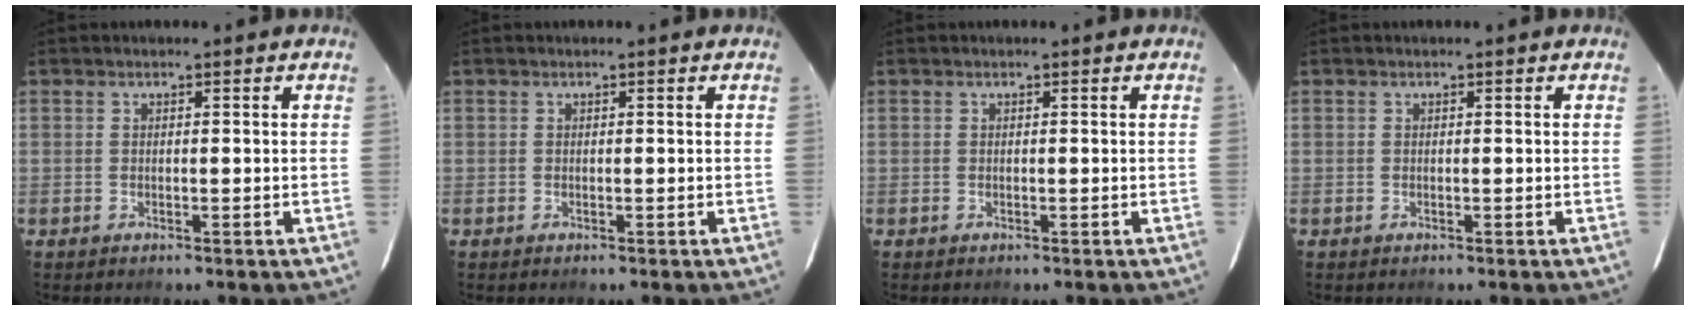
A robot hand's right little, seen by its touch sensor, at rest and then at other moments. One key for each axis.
{"total": 0.0}
{"total": 0.0}
{"total": 0.0}